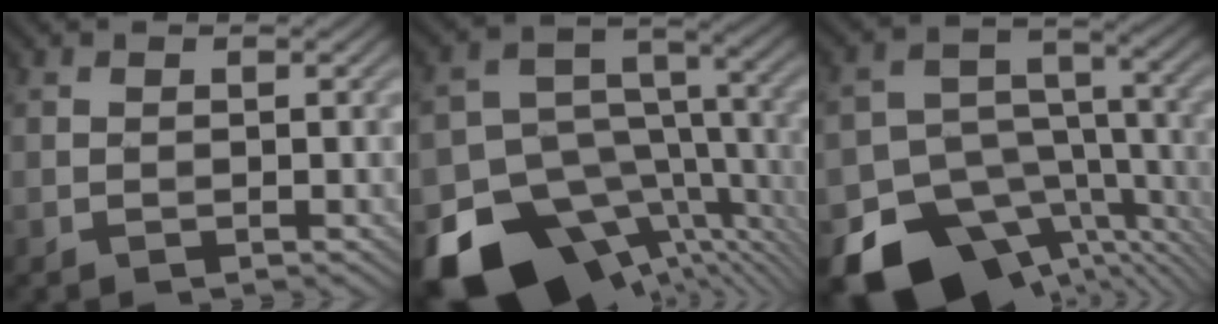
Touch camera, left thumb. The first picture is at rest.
{"total": 18.5, "force": [-10.3, 12.4, 9.3], "torque": [-0.192, -0.034, -0.128]}
{"total": 17.9, "force": [-11.0, 12.0, 7.4], "torque": [-0.166, -0.049, -0.139]}